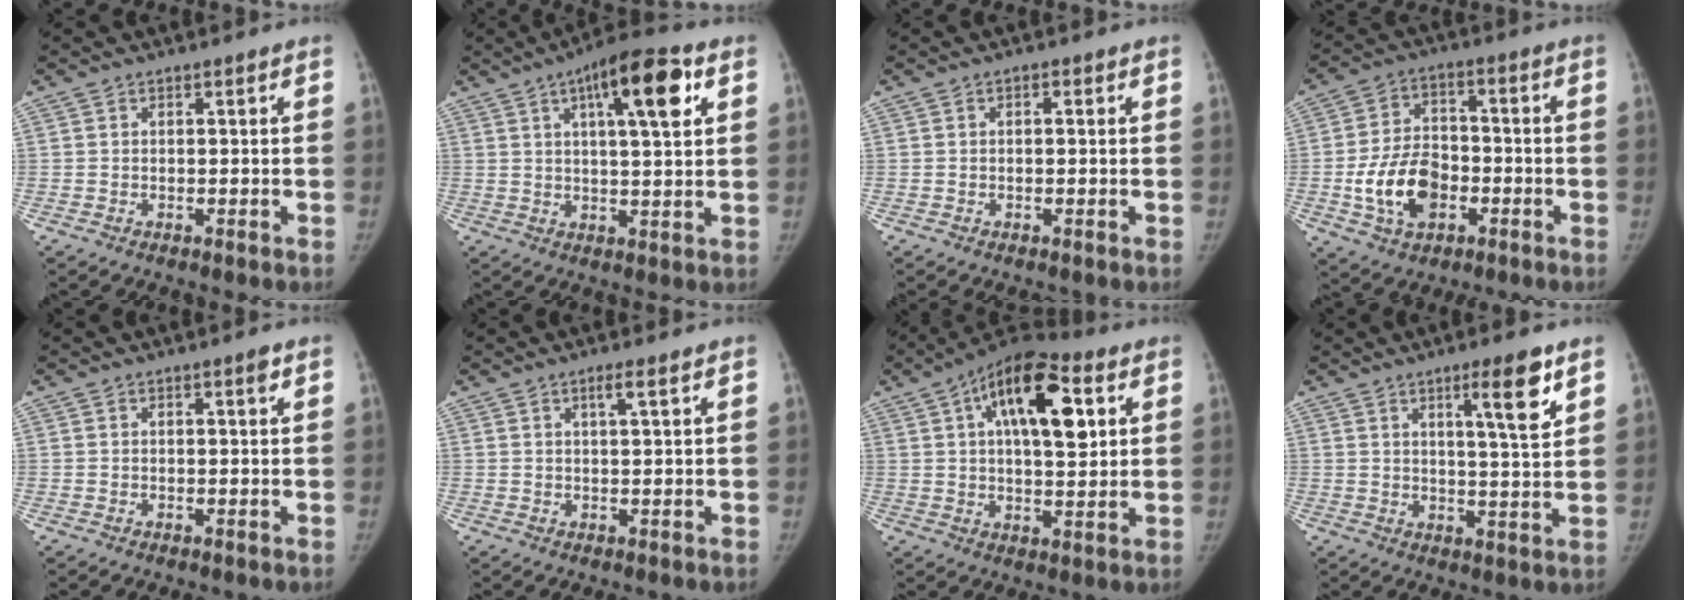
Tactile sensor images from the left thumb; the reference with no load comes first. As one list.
[{"total": 13.2, "force": [5.3, 3.6, 11.5], "torque": [-0.160, -0.001, 0.076]}, {"total": 0.8, "force": [0.1, 0.5, 0.7], "torque": [-0.010, 0.002, 0.000]}, {"total": 12.1, "force": [-3.5, 8.1, 8.2], "torque": [-0.134, 0.021, -0.061]}, {"total": 1.0, "force": [0.6, 0.1, 0.8], "torque": [-0.012, -0.001, 0.008]}, {"total": 2.3, "force": [1.3, 0.1, 2.0], "torque": [-0.039, -0.004, 0.023]}, {"total": 17.6, "force": [6.0, 7.8, 14.7], "torque": [-0.207, 0.003, 0.084]}, {"total": 8.5, "force": [4.6, 0.9, 7.0], "torque": [-0.102, -0.030, 0.073]}]